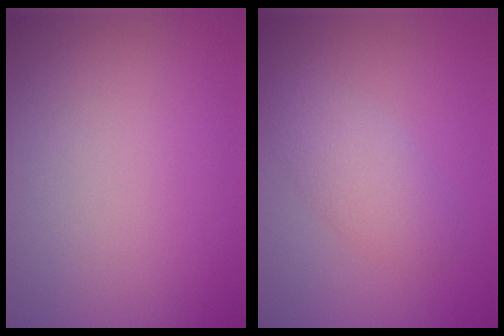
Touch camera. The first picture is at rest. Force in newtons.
{"total": 2.8, "press": 2.8, "slide": 0.0}